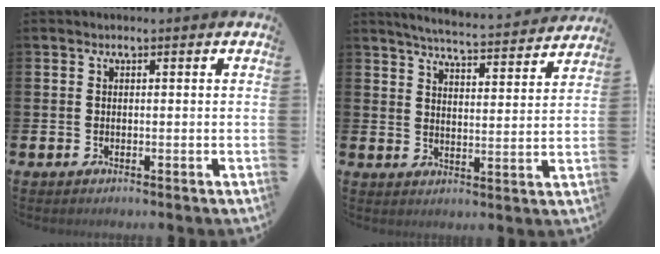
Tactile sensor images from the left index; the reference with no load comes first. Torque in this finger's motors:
{"motor_torque": [0.85, -1.28, 0.15, 0.05]}